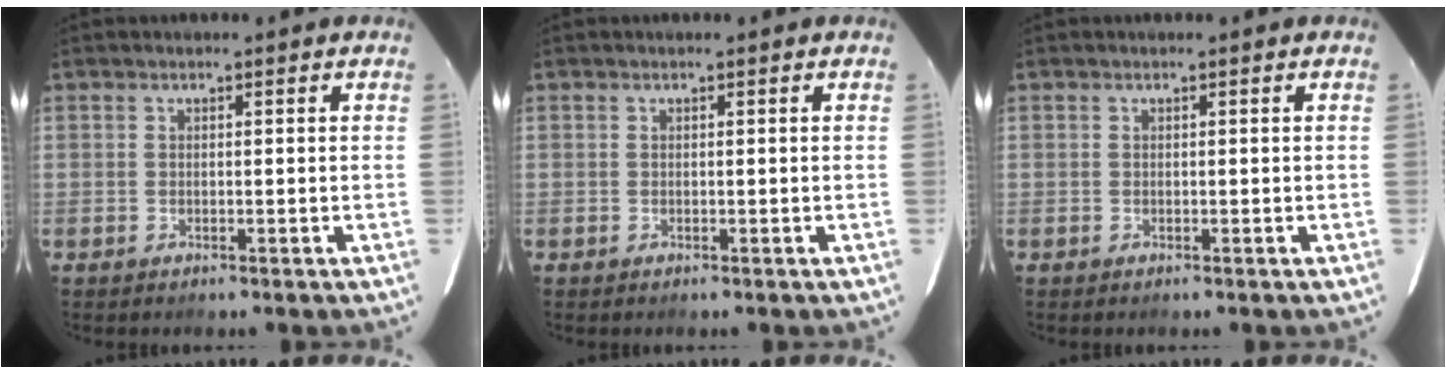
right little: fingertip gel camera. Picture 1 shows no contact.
{"total": 0.0}
{"total": 0.0}